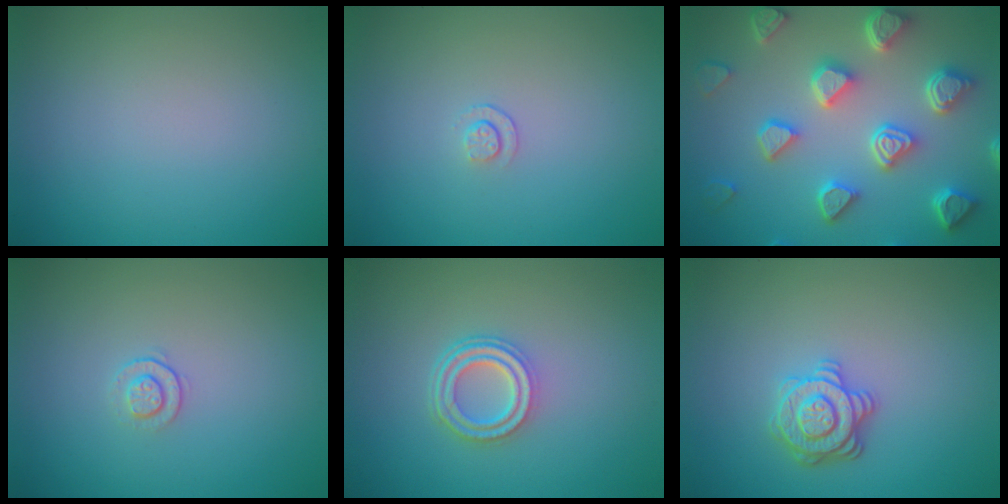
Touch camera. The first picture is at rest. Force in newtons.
{"total": 0.8, "press": 0.5, "slide": 0.7}
{"total": 7.3, "press": 5.8, "slide": 4.4}
{"total": 1.1, "press": 0.7, "slide": 0.9}
{"total": 3.5, "press": 2.7, "slide": 2.3}
{"total": 3.1, "press": 3.0, "slide": 0.9}